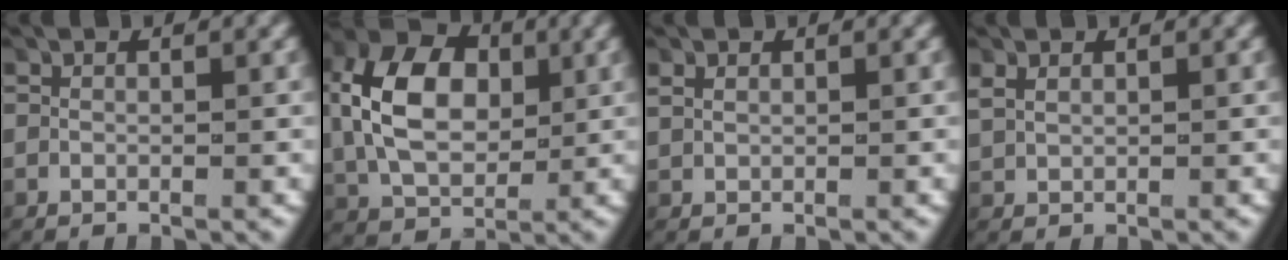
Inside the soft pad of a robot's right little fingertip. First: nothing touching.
{"total": 8.0, "force": [1.1, 5.5, 5.7], "torque": [-0.121, 0.001, 0.018]}
{"total": 0.8, "force": [0.6, 0.5, 0.4], "torque": [-0.010, 0.003, 0.015]}
{"total": 1.3, "force": [0.7, 0.9, 0.6], "torque": [-0.018, 0.003, 0.022]}